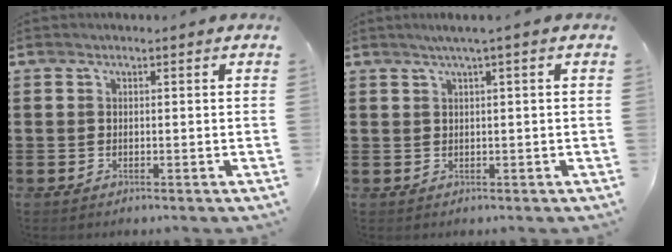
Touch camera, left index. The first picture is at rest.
{"total": 1.5, "force": [0.4, -0.3, 1.4], "torque": [-0.023, -0.004, 0.007]}